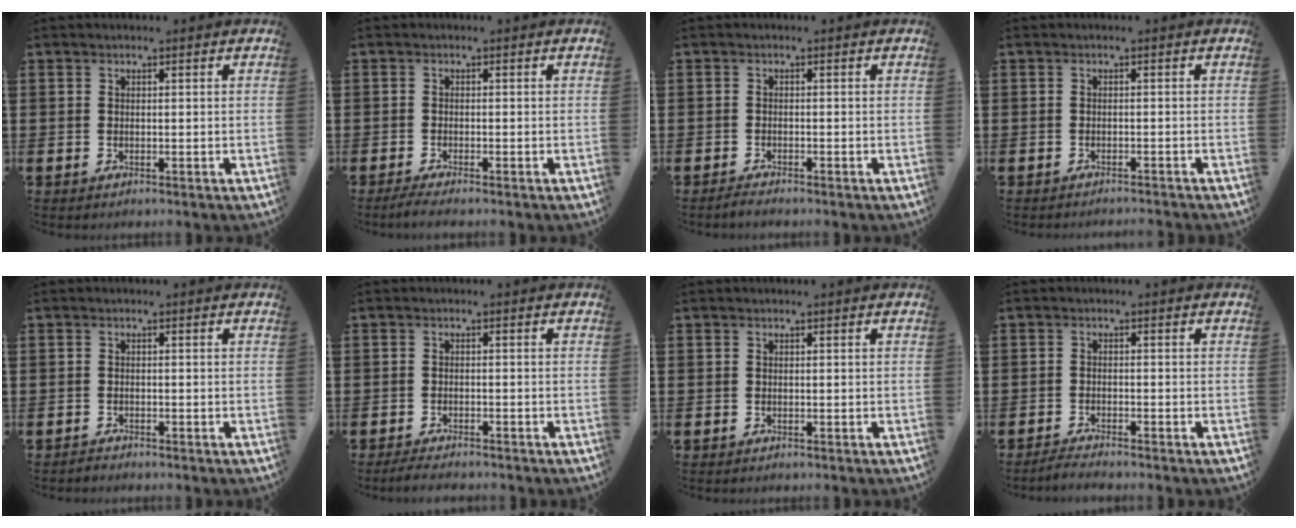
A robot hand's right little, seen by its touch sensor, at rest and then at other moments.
{"total": 1.3, "force": [-0.8, 0.1, 1.0], "torque": [-0.015, -0.002, -0.016]}
{"total": 1.0, "force": [-0.8, 0.1, 0.5], "torque": [-0.010, -0.001, -0.016]}
{"total": 0.7, "force": [-0.7, -0.2, 0.0], "torque": [0.002, 0.000, -0.015]}
{"total": 0.7, "force": [-0.7, 0.1, 0.0], "torque": [-0.003, -0.002, -0.015]}
{"total": 1.6, "force": [-1.5, 0.1, 0.6], "torque": [-0.012, 0.003, -0.029]}
{"total": 0.0}
{"total": 1.5, "force": [-1.5, -0.1, 0.4], "torque": [-0.009, 0.001, -0.028]}